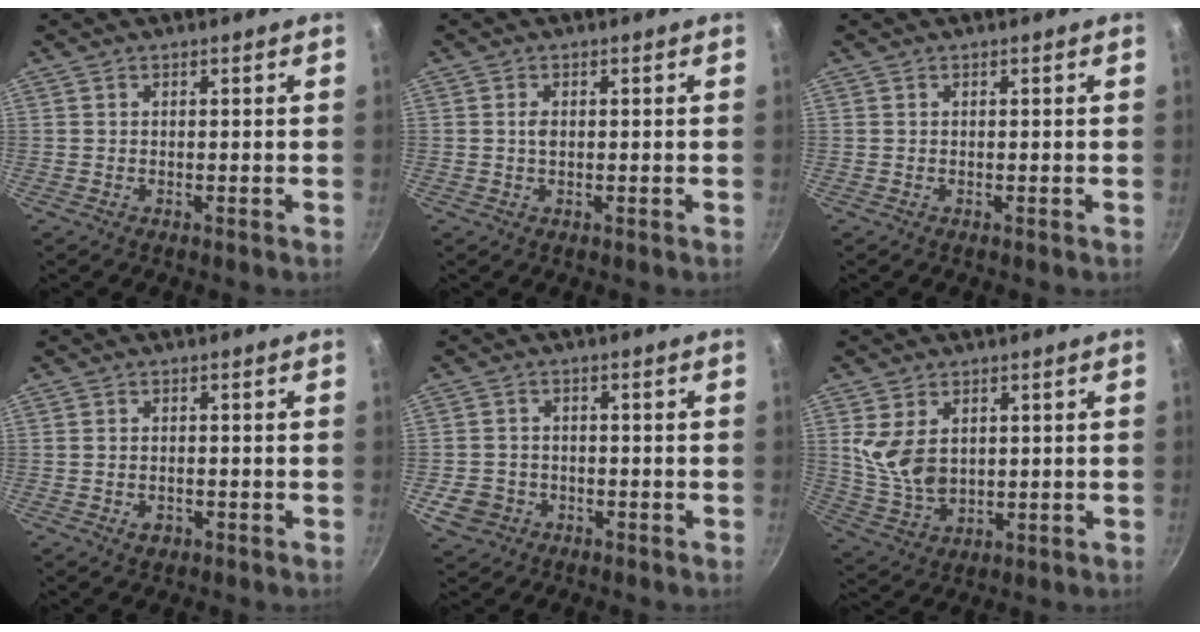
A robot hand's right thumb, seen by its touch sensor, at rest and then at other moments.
{"total": 1.5, "force": [0.1, 0.9, 1.1], "torque": [-0.021, 0.000, 0.001]}
{"total": 0.0}
{"total": 2.3, "force": [-1.0, 1.6, 1.4], "torque": [-0.021, 0.006, -0.013]}
{"total": 5.5, "force": [-2.1, 4.7, 2.0], "torque": [-0.034, 0.021, -0.030]}
{"total": 9.5, "force": [2.1, 6.3, 6.7], "torque": [-0.119, -0.024, 0.055]}